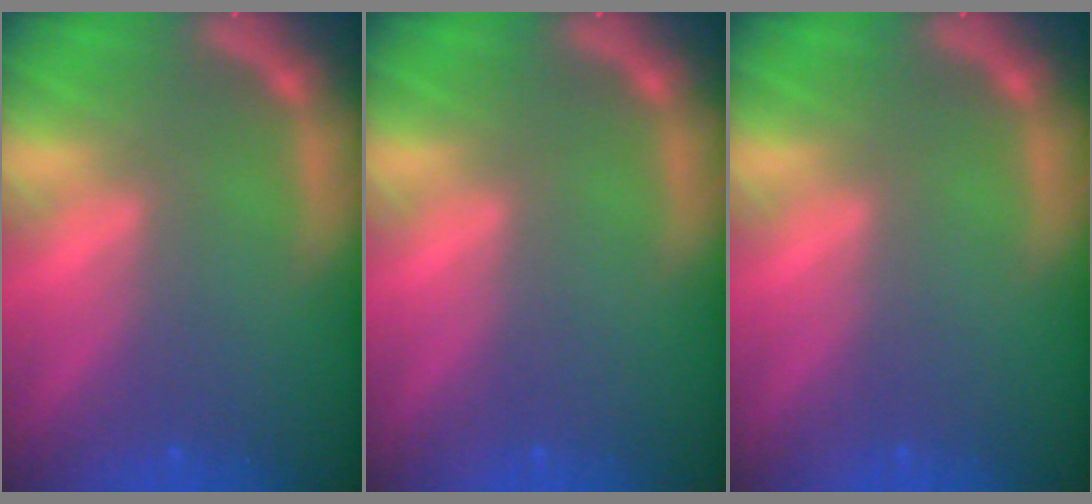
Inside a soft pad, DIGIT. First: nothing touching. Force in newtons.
{"total": 0.0}
{"total": 0.0}